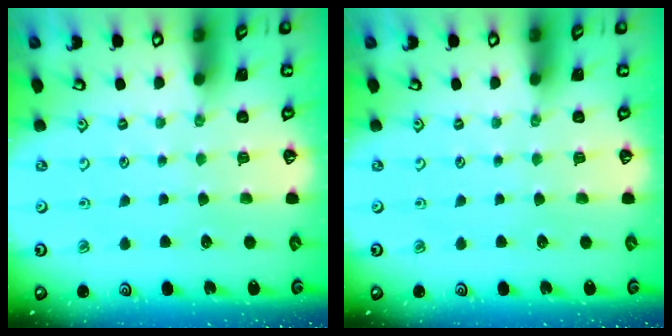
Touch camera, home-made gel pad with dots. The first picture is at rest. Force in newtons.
{"total": 0.0}